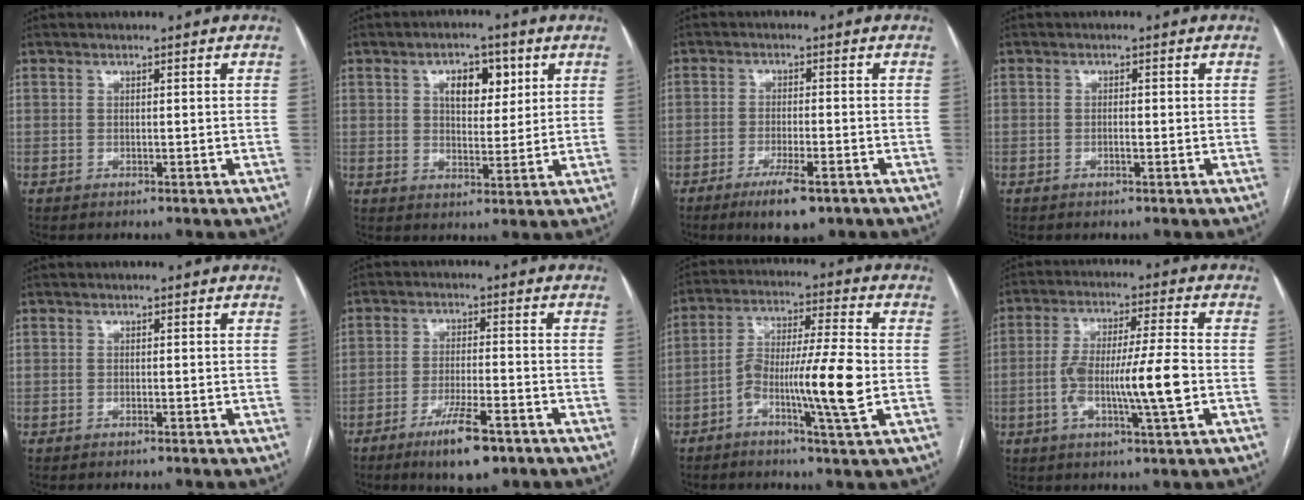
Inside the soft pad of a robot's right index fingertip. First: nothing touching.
{"total": 6.7, "force": [2.7, 3.6, 5.0], "torque": [-0.076, 0.010, 0.045]}
{"total": 6.6, "force": [-4.2, 1.2, 4.9], "torque": [-0.085, -0.011, -0.064]}
{"total": 1.1, "force": [-0.2, 0.3, 1.0], "torque": [-0.019, 0.001, -0.005]}
{"total": 0.0}
{"total": 8.5, "force": [-5.4, 1.5, 6.4], "torque": [-0.113, -0.013, -0.086]}
{"total": 11.6, "force": [-3.2, 0.3, 11.1], "torque": [-0.203, 0.007, -0.061]}
{"total": 11.8, "force": [-2.4, 0.6, 11.5], "torque": [-0.211, 0.004, -0.045]}